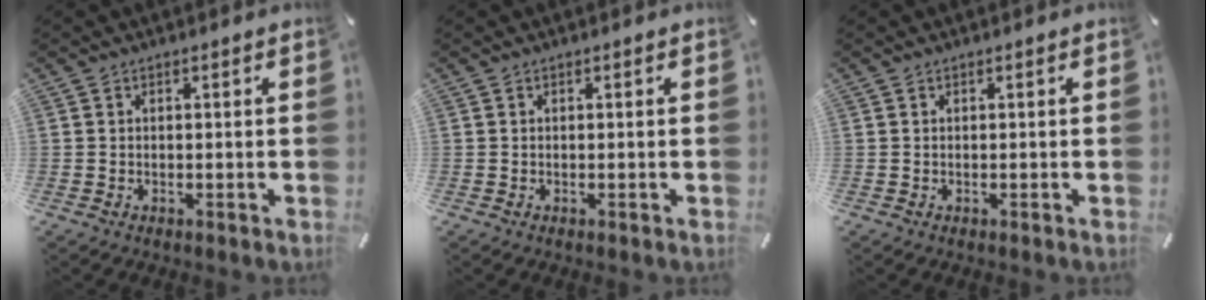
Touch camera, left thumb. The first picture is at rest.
{"total": 0.0}
{"total": 0.0}